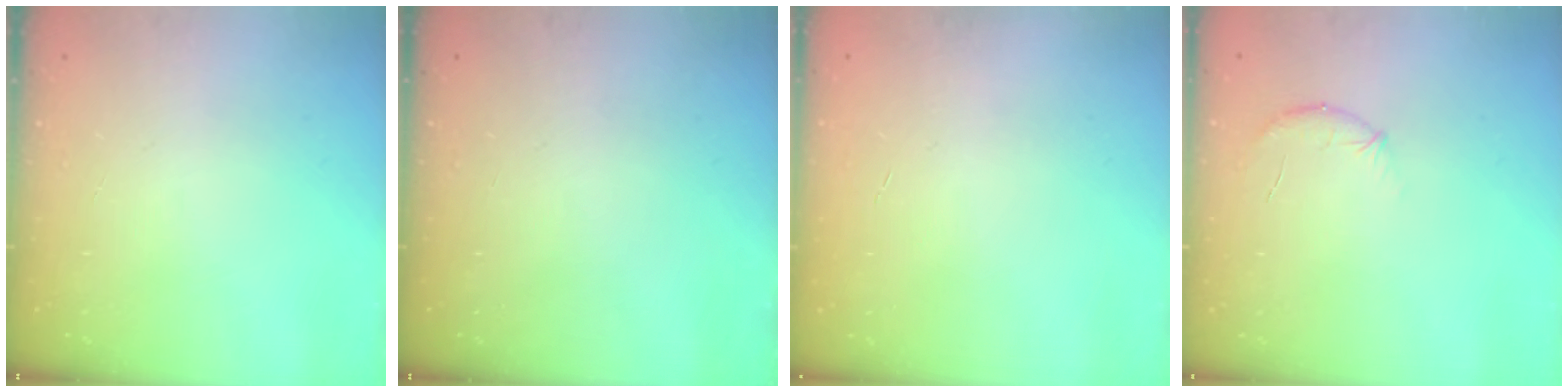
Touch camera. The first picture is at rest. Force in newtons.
{"total": 0.0}
{"total": 0.0}
{"total": 8.3, "press": 8.1, "slide": 1.7}